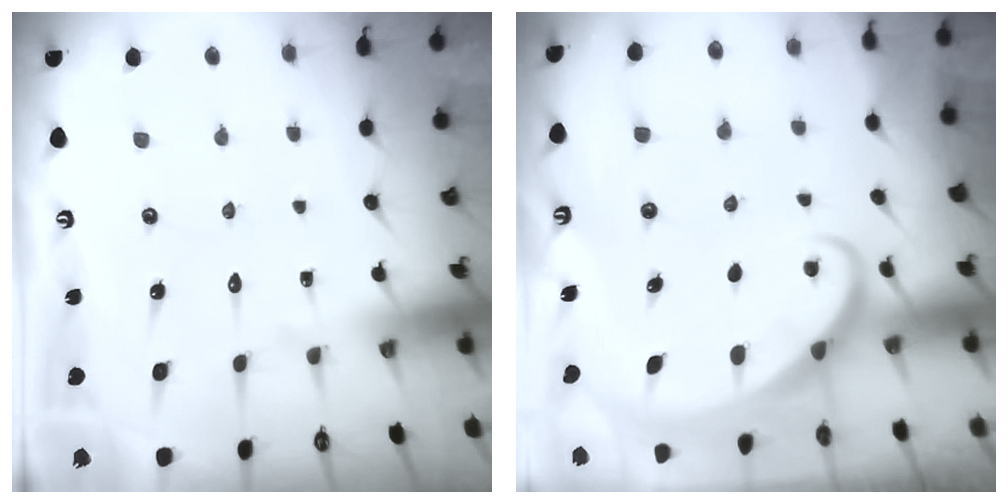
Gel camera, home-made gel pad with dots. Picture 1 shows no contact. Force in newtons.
{"total": 2.1, "press": 2.1, "slide": 0.2}